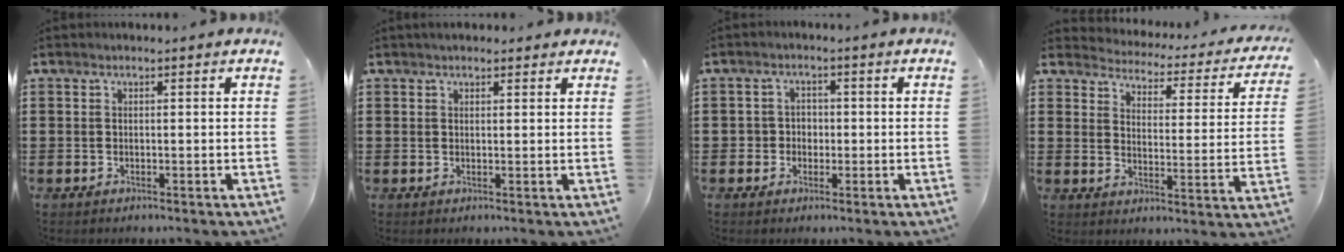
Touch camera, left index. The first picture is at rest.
{"total": 1.5, "force": [1.4, 0.5, 0.3], "torque": [-0.009, 0.007, 0.026]}
{"total": 2.4, "force": [-0.6, 2.2, 0.5], "torque": [-0.020, 0.007, -0.016]}
{"total": 2.4, "force": [2.3, 0.4, 0.1], "torque": [-0.025, -0.025, 0.030]}